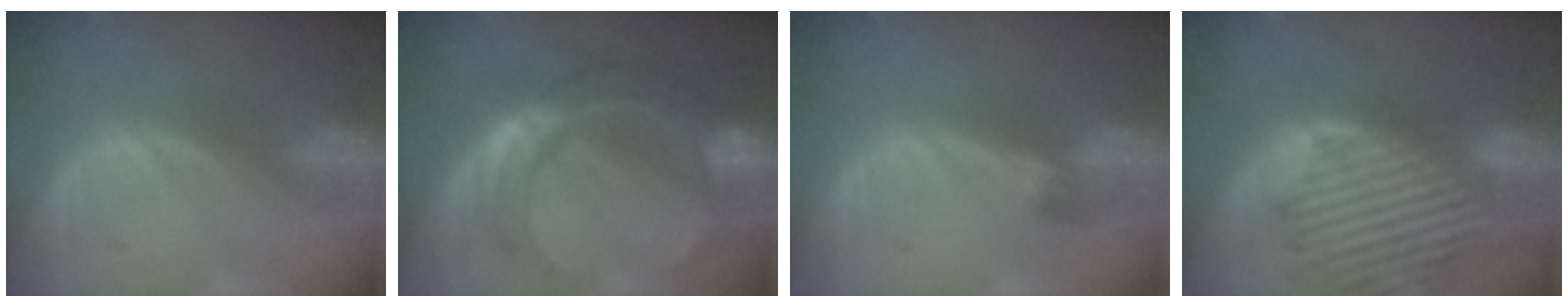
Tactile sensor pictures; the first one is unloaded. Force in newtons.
{"total": 10.0, "press": 10.0, "slide": 0.9}
{"total": 2.8, "press": 2.6, "slide": 1.0}
{"total": 13.8, "press": 11.8, "slide": 7.2}